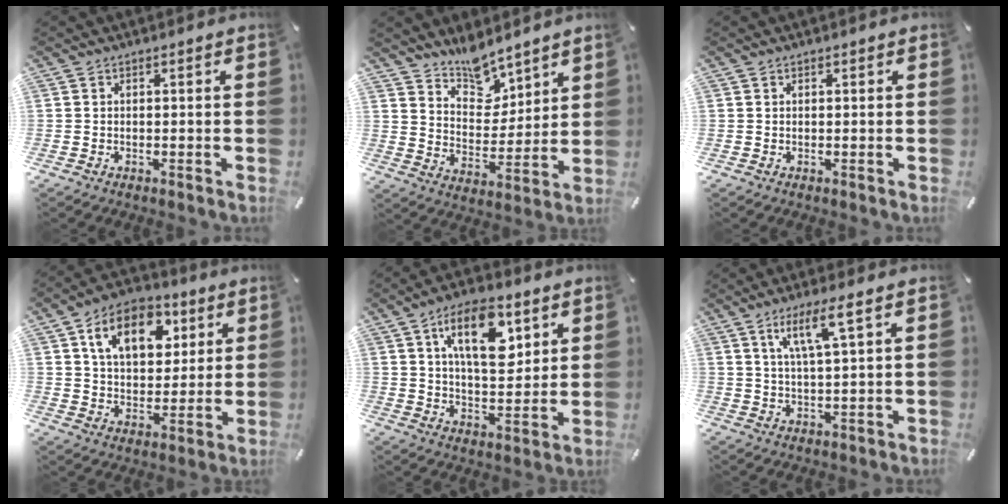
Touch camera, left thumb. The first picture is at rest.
{"total": 10.0, "force": [8.7, 4.8, 0.9], "torque": [-0.021, -0.075, 0.168]}
{"total": 0.0}
{"total": 13.5, "force": [5.9, 9.1, 8.0], "torque": [-0.125, -0.010, 0.103]}
{"total": 15.0, "force": [6.9, 7.7, 10.9], "torque": [-0.169, -0.011, 0.118]}
{"total": 8.3, "force": [4.0, 1.2, 7.2], "torque": [-0.143, 0.000, 0.065]}